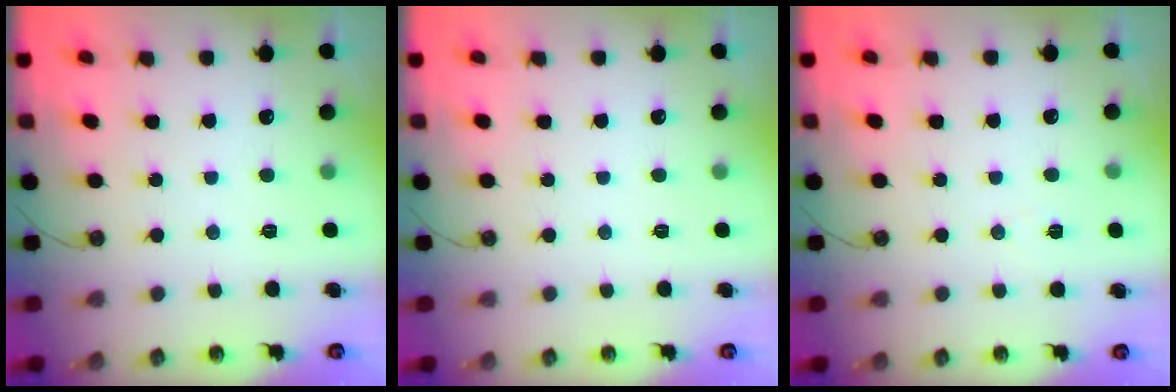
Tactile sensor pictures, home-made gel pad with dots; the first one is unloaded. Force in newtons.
{"total": 0.0}
{"total": 4.8, "press": 4.4, "slide": 1.9}